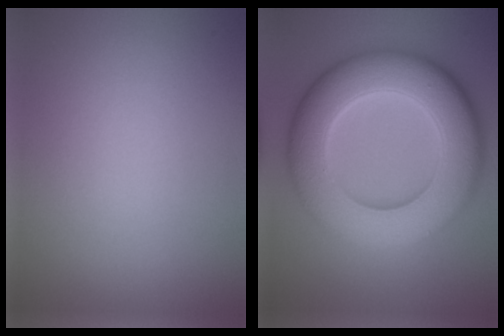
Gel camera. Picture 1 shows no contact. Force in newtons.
{"total": 12.6, "press": 12.5, "slide": 0.5}